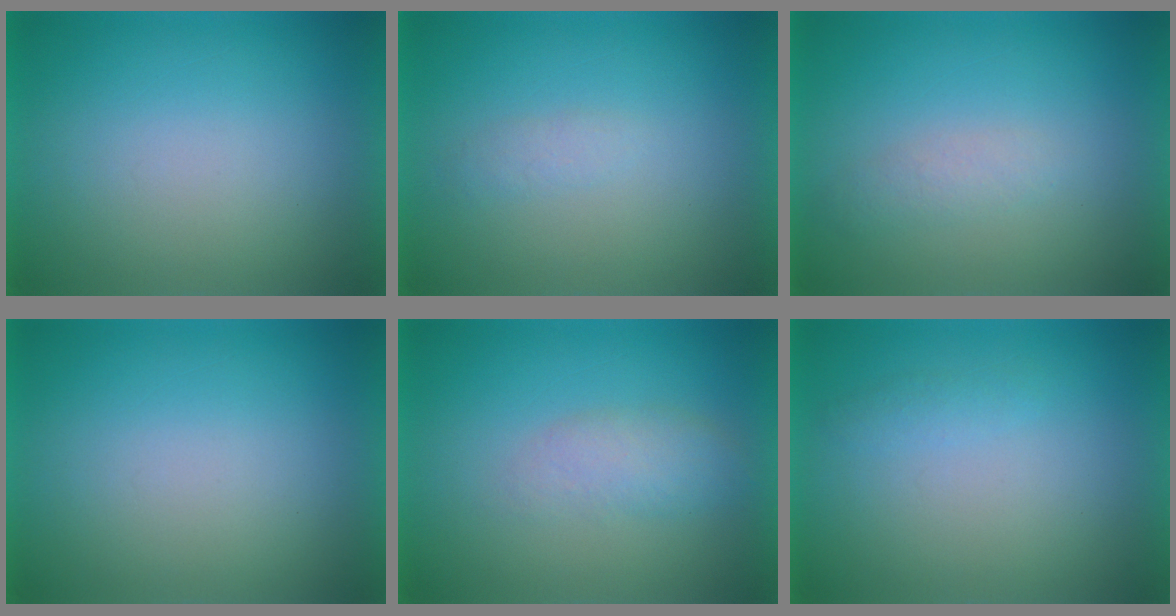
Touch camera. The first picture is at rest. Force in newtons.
{"total": 1.4}
{"total": 1.9}
{"total": 0.0}
{"total": 3.9}
{"total": 1.3}